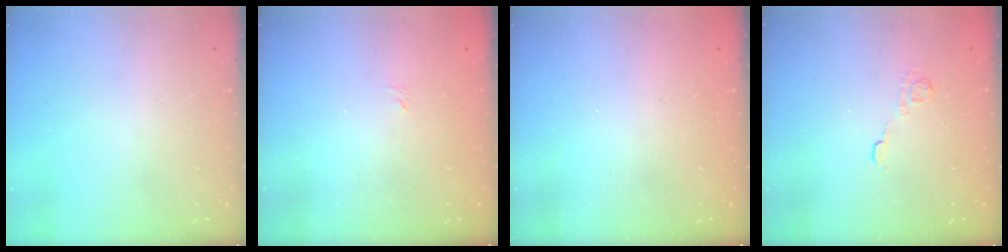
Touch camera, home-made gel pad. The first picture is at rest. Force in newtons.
{"total": 1.5, "press": 1.1, "slide": 1.0}
{"total": 2.4, "press": 2.3, "slide": 0.8}
{"total": 2.7, "press": 2.3, "slide": 1.4}